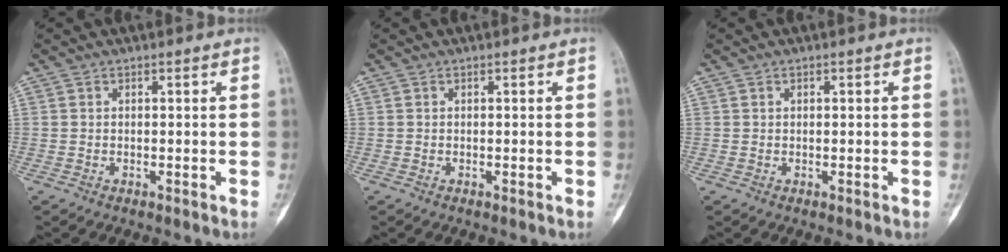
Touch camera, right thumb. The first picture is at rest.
{"total": 0.0}
{"total": 0.0}